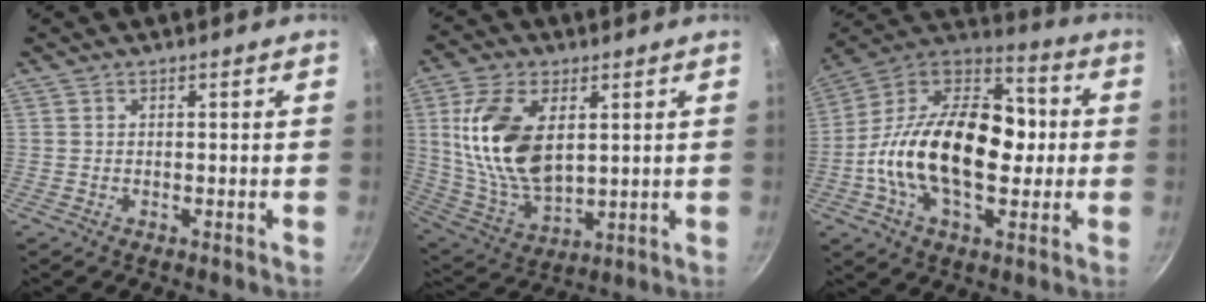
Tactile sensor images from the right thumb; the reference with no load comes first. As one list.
[{"total": 17.8, "force": [4.1, 10.0, 14.1], "torque": [-0.261, -0.021, 0.091]}, {"total": 26.4, "force": [-1.9, 15.8, 21.0], "torque": [-0.339, 0.045, -0.049]}]